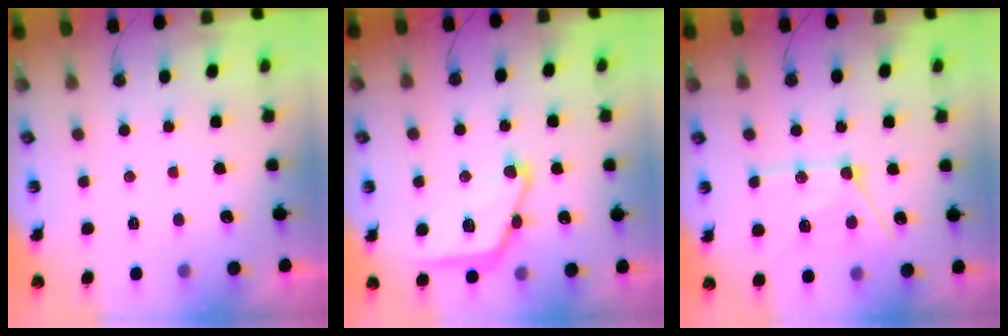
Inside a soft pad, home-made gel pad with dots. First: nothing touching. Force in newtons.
{"total": 14.3, "press": 14.2, "slide": 0.5}
{"total": 16.4, "press": 16.3, "slide": 1.6}